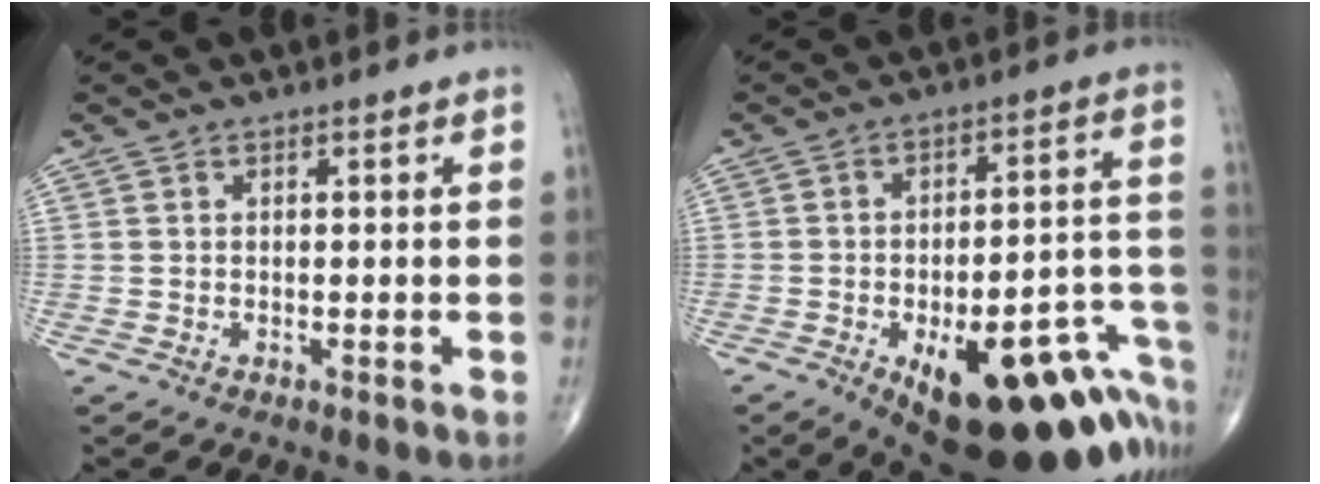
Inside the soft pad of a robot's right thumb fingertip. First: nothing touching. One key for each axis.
{"total": 29.4, "fx": -14.2, "fy": 11.6, "fz": 23.0, "tx": -0.198, "ty": 0.072, "tz": -0.174}